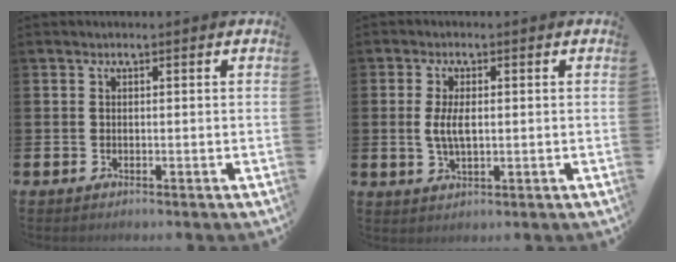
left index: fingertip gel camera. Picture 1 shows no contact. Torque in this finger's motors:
{"motor_torque": [0.40, 0.05, 0.14, 0.07]}